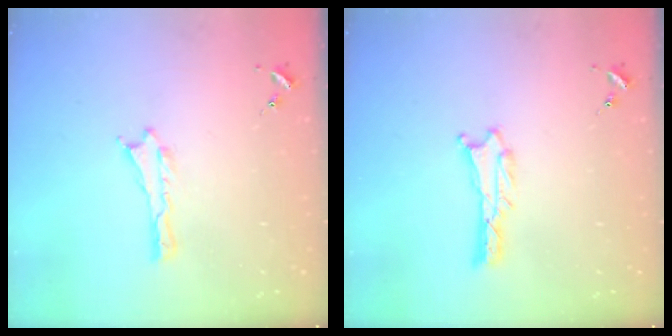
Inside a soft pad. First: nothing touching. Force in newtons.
{"total": 0.8, "press": 0.8, "slide": 0.1}